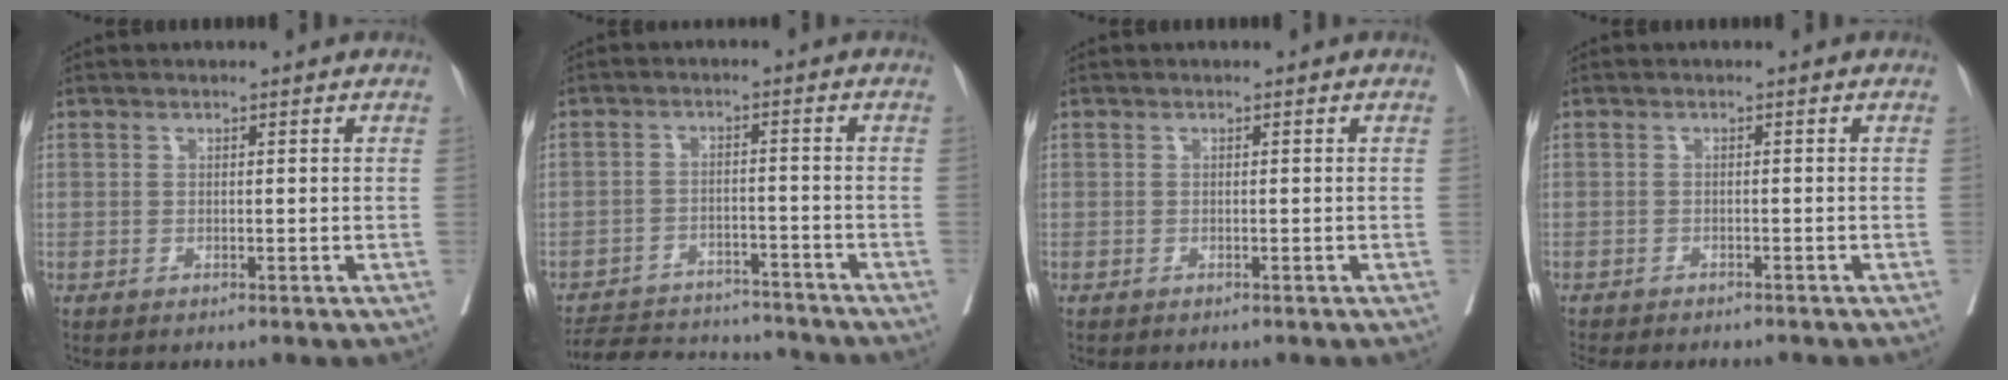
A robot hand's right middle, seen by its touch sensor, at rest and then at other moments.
{"total": 13.4, "force": [-12.6, 3.5, 2.9], "torque": [-0.049, 0.008, -0.178]}
{"total": 0.6, "force": [-0.5, 0.1, 0.2], "torque": [-0.004, -0.002, -0.011]}
{"total": 9.3, "force": [-8.4, 2.0, 3.6], "torque": [-0.054, -0.010, -0.110]}